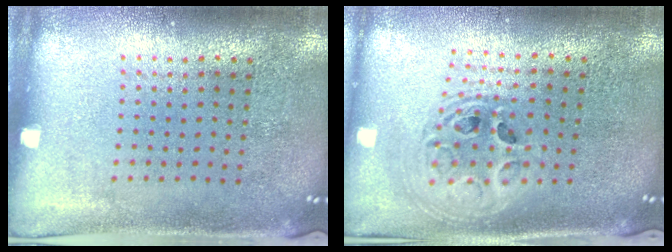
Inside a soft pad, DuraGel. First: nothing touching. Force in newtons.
{"total": 2.1, "press": 1.7, "slide": 1.2}